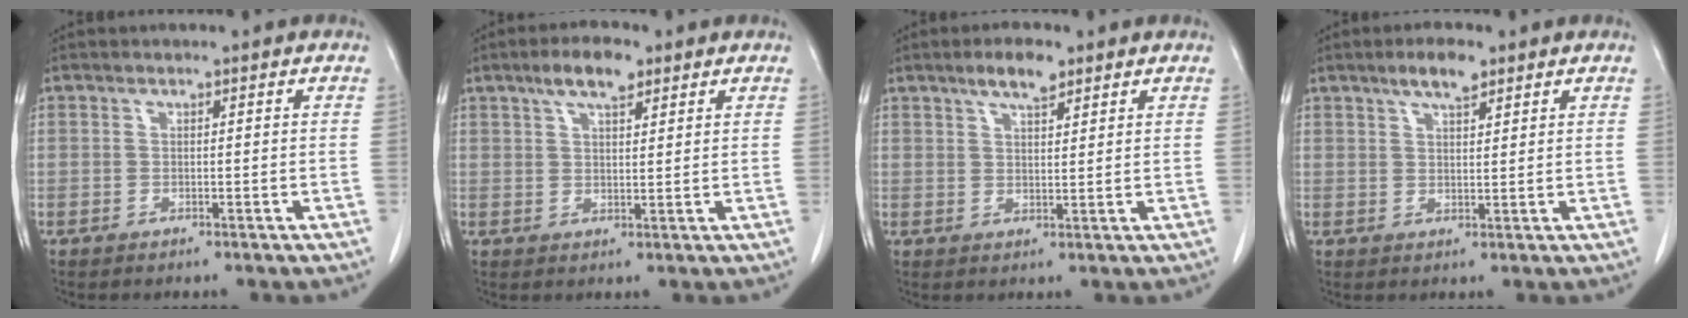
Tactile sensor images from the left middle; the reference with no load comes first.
{"total": 5.5, "force": [3.5, 1.7, 3.8], "torque": [-0.073, 0.010, 0.059]}
{"total": 4.4, "force": [3.1, 1.2, 2.9], "torque": [-0.055, 0.004, 0.053]}
{"total": 4.2, "force": [2.9, 1.1, 2.8], "torque": [-0.053, 0.004, 0.049]}